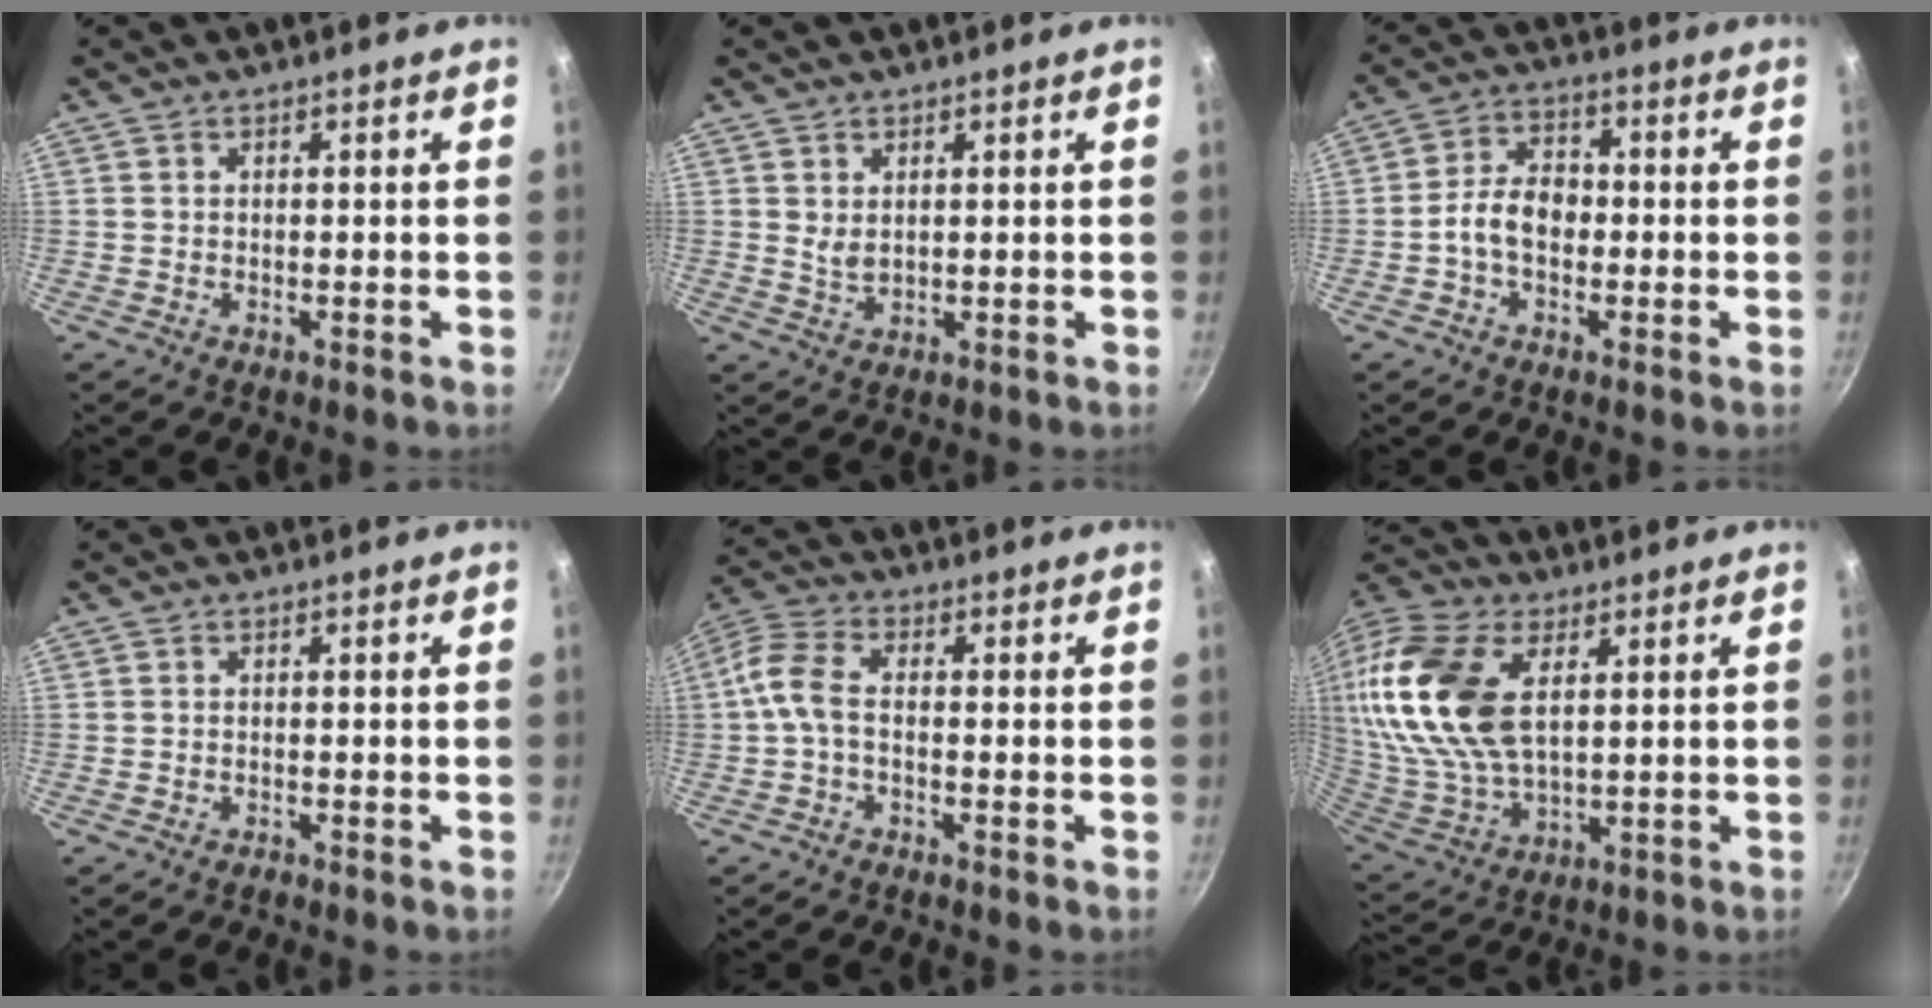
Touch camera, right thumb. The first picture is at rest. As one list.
[{"total": 2.5, "force": [1.0, 1.4, 1.8], "torque": [-0.031, -0.009, 0.021]}, {"total": 7.4, "force": [-1.3, 5.2, 5.2], "torque": [-0.069, 0.028, -0.032]}, {"total": 0.7, "force": [-0.6, 0.2, 0.1], "torque": [-0.004, 0.006, -0.012]}, {"total": 6.0, "force": [-1.2, 3.1, 5.0], "torque": [-0.122, 0.023, -0.040]}, {"total": 23.7, "force": [6.7, 13.7, 18.1], "torque": [-0.380, -0.011, 0.130]}]